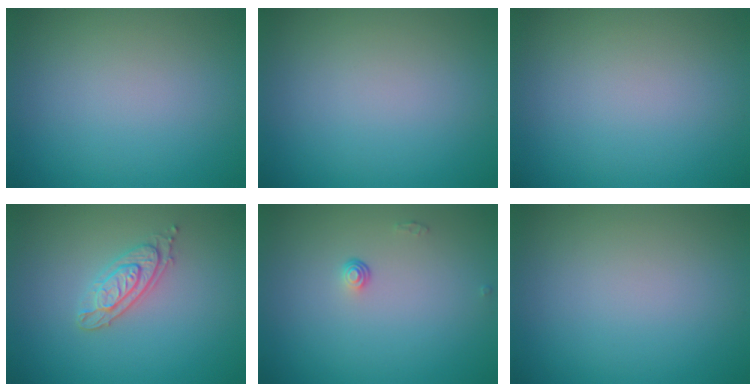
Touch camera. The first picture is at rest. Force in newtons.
{"total": 0.0}
{"total": 0.0}
{"total": 2.6, "press": 2.4, "slide": 1.0}
{"total": 0.8, "press": 0.5, "slide": 0.6}
{"total": 0.0}